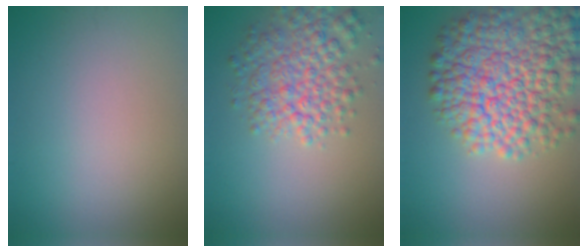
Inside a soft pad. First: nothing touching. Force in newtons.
{"total": 5.6, "press": 5.6, "slide": 0.2}
{"total": 10.5, "press": 10.5, "slide": 0.5}